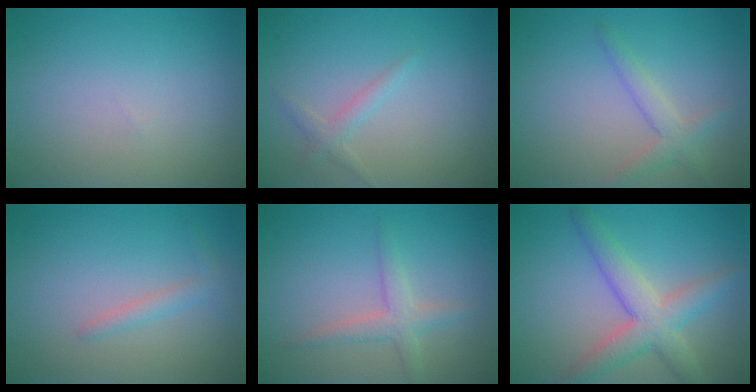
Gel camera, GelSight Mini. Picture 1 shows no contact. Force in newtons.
{"total": 1.4, "press": 1.4, "slide": 0.1}
{"total": 2.2, "press": 2.2, "slide": 0.1}
{"total": 1.3, "press": 1.3, "slide": 0.1}
{"total": 2.3, "press": 2.3, "slide": 0.1}
{"total": 5.1, "press": 5.1, "slide": 0.1}